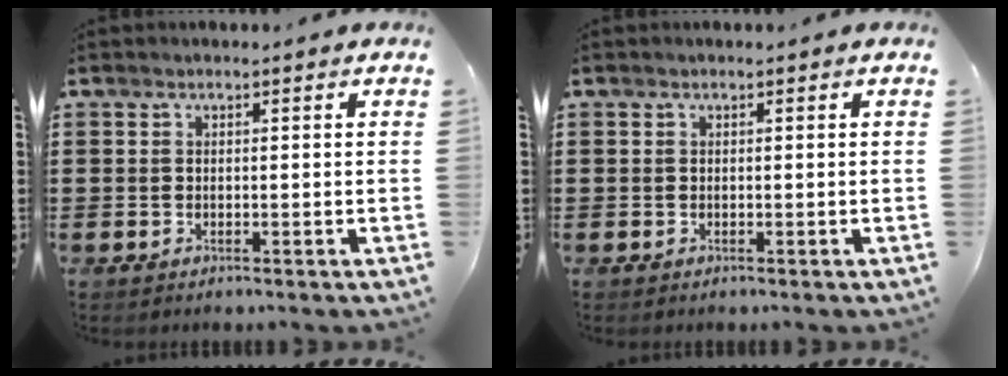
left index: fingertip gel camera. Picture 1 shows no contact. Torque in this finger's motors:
{"motor_torque": [0.13, 0.09, -0.02, -0.01]}